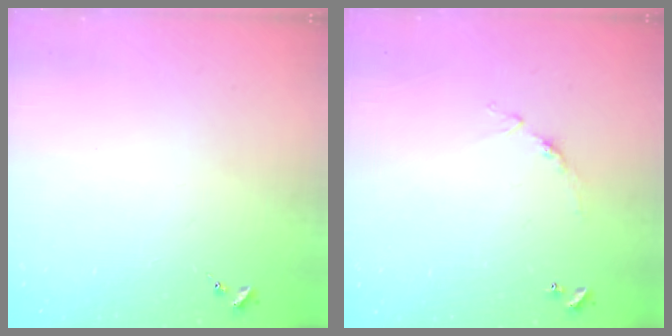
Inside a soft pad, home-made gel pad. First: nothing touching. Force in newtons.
{"total": 5.1, "press": 5.1, "slide": 0.4}